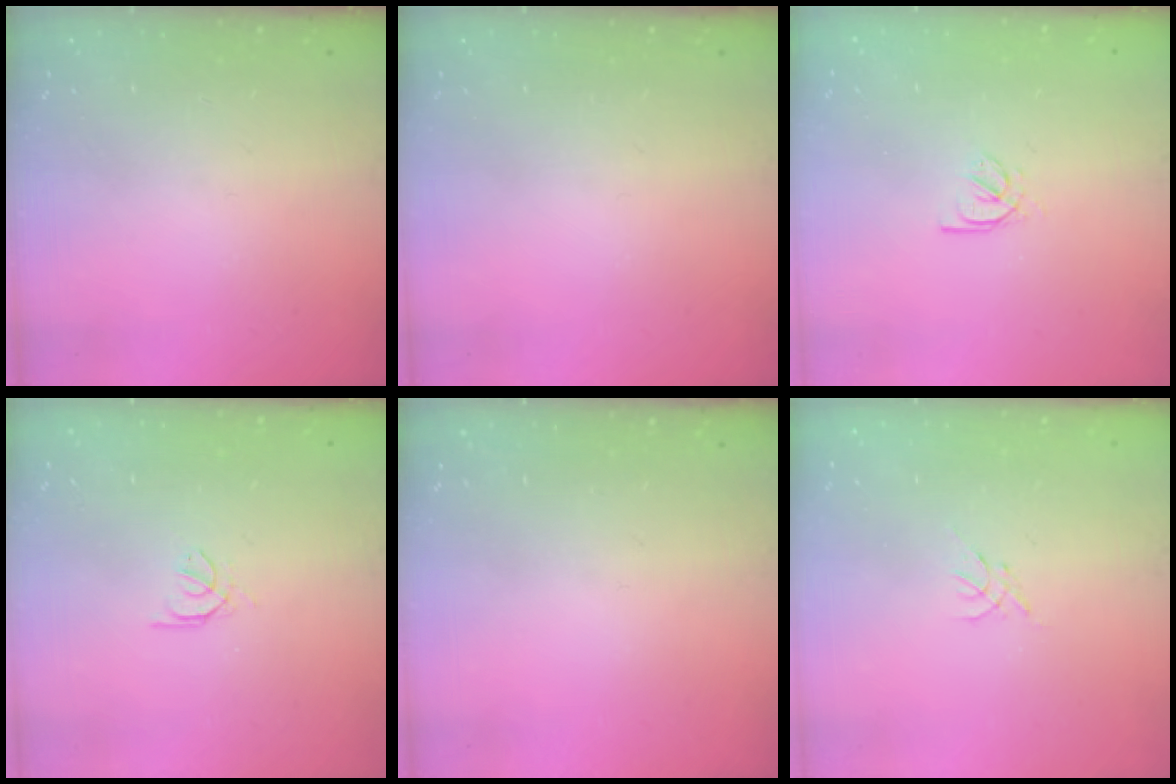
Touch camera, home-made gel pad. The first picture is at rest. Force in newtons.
{"total": 0.0}
{"total": 2.0, "press": 2.0, "slide": 0.4}
{"total": 0.6, "press": 0.4, "slide": 0.3}
{"total": 0.0}
{"total": 0.0}